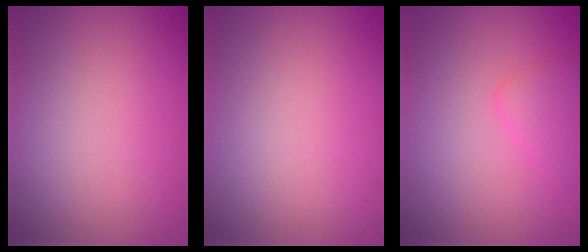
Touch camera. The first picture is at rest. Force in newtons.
{"total": 0.0}
{"total": 1.6, "press": 1.6, "slide": 0.1}